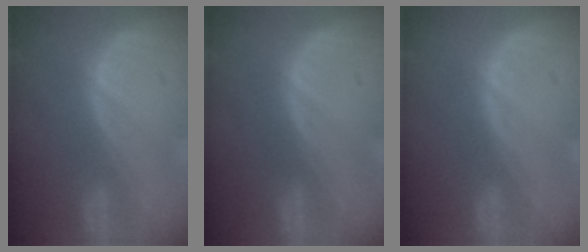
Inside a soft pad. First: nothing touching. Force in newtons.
{"total": 0.0}
{"total": 0.0}